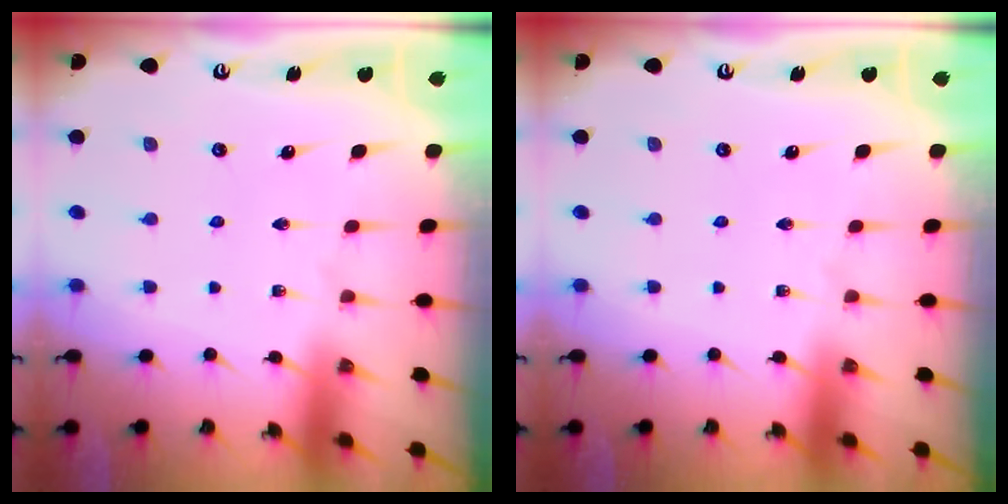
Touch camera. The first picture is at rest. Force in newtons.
{"total": 0.0}